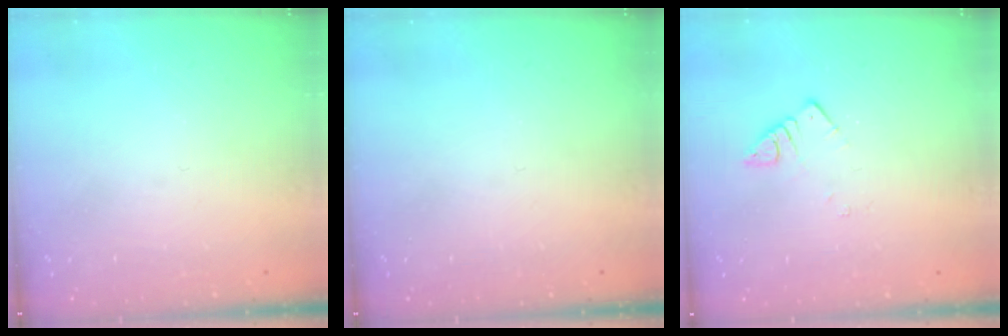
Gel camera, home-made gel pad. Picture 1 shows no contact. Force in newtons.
{"total": 0.0}
{"total": 2.5, "press": 2.5, "slide": 0.3}